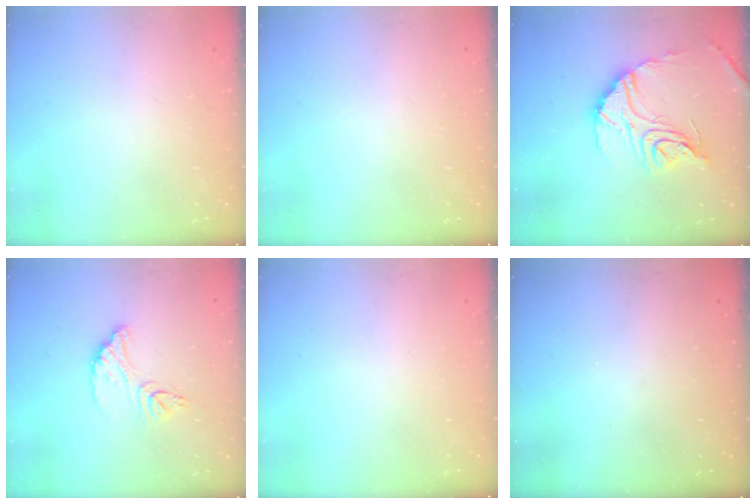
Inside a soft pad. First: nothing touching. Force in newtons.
{"total": 0.0}
{"total": 18.4, "press": 18.3, "slide": 1.8}
{"total": 11.2, "press": 11.2, "slide": 0.9}
{"total": 0.0}
{"total": 3.2, "press": 3.2, "slide": 0.1}